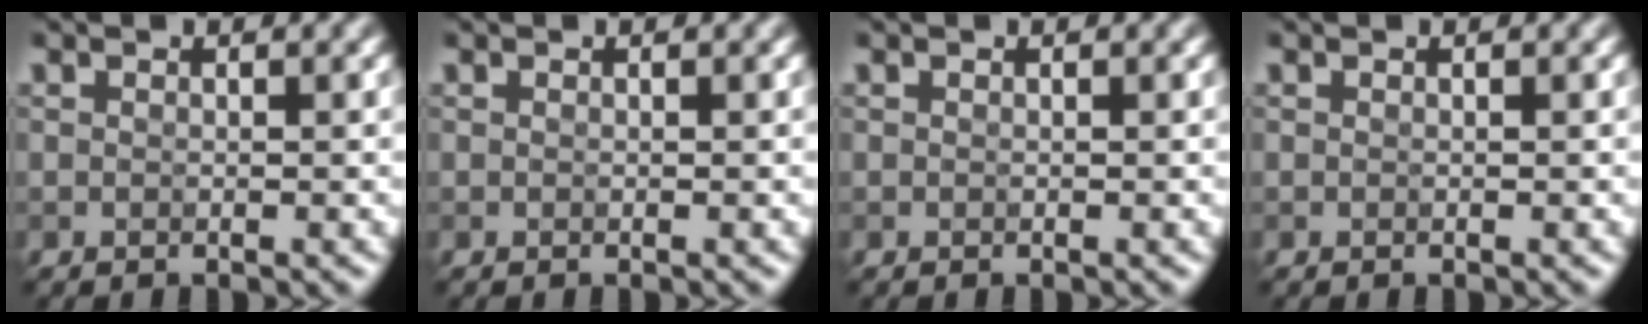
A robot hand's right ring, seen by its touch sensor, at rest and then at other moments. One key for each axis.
{"total": 0.0}
{"total": 0.0}
{"total": 0.0}